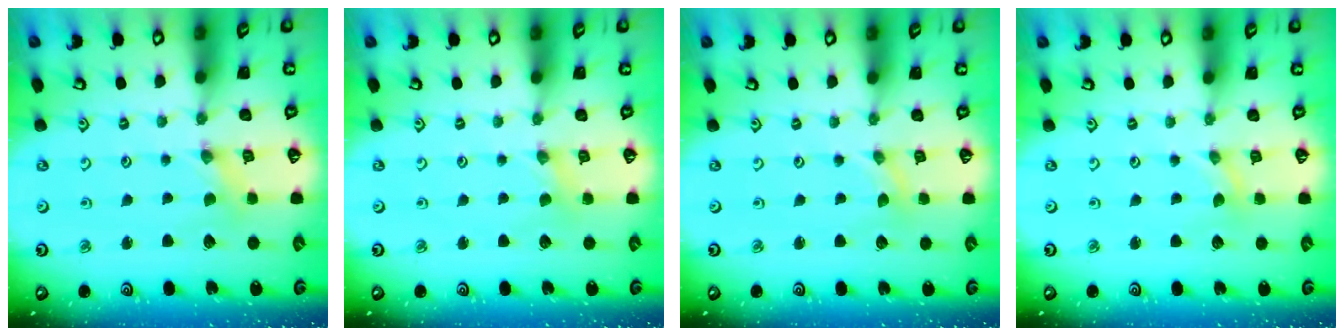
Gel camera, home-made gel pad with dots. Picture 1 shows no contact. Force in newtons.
{"total": 1.2, "press": 1.2, "slide": 0.3}
{"total": 0.0}
{"total": 0.0}